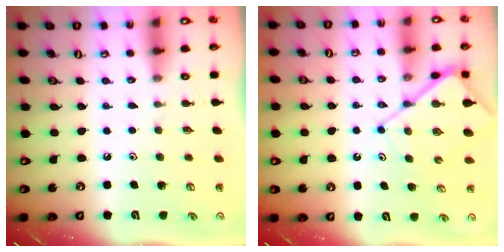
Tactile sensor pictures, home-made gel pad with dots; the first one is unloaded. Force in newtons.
{"total": 9.3, "press": 9.3, "slide": 1.1}